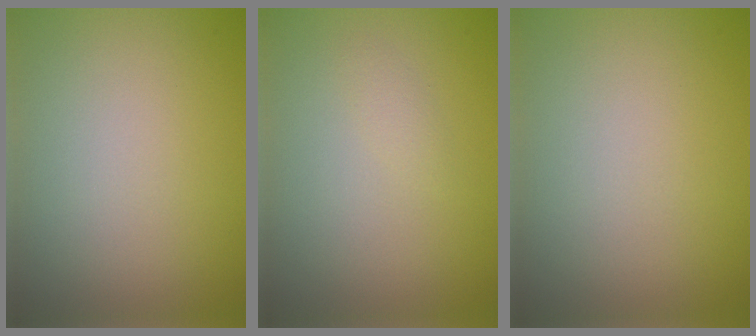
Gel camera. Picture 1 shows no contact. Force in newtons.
{"total": 0.7, "press": 0.7, "slide": 0.0}
{"total": 0.0}